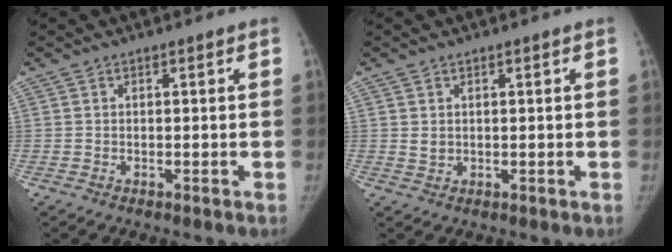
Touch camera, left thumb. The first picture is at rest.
{"total": 1.3, "force": [0.5, 1.0, 0.7], "torque": [-0.004, -0.005, 0.013]}